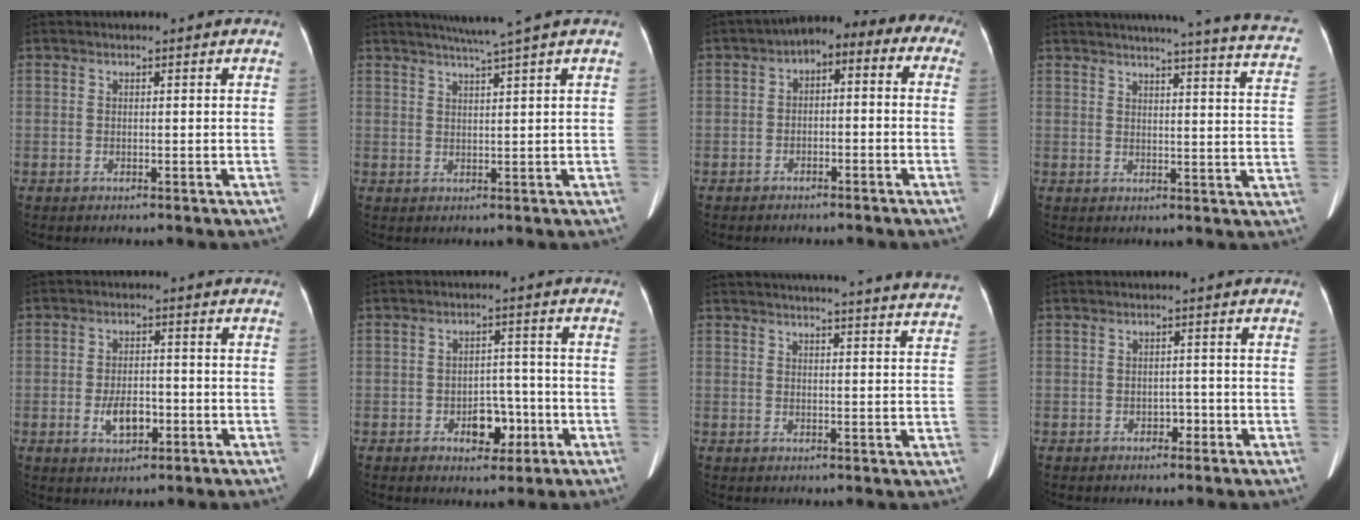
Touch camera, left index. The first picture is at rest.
{"total": 4.9, "force": [3.8, -1.6, 2.7], "torque": [-0.044, 0.003, 0.066]}
{"total": 7.9, "force": [-0.7, 4.8, 6.2], "torque": [-0.067, 0.057, -0.019]}
{"total": 22.5, "force": [19.9, 0.5, 10.4], "torque": [-0.140, -0.048, 0.219]}
{"total": 5.1, "force": [-1.8, 2.6, 3.9], "torque": [-0.078, 0.001, -0.024]}
{"total": 5.4, "force": [-2.3, 3.4, 3.6], "torque": [-0.050, 0.013, -0.027]}
{"total": 26.0, "force": [24.7, 0.8, 8.0], "torque": [-0.111, -0.056, 0.281]}
{"total": 1.6, "force": [-0.9, 1.1, 0.8], "torque": [-0.011, 0.005, -0.010]}